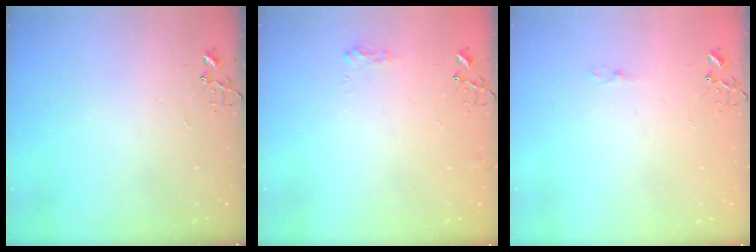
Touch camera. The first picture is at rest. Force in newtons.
{"total": 6.9, "press": 6.9, "slide": 0.9}
{"total": 2.7, "press": 2.7, "slide": 0.4}